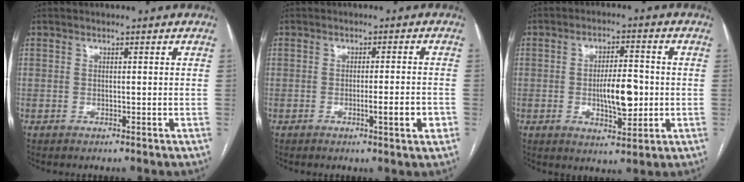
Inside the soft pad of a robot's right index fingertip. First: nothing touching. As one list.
[{"total": 4.4, "force": [-1.6, 0.0, 4.1], "torque": [-0.060, -0.005, -0.022]}, {"total": 7.9, "force": [-0.9, 2.6, 7.4], "torque": [-0.125, 0.002, -0.011]}]